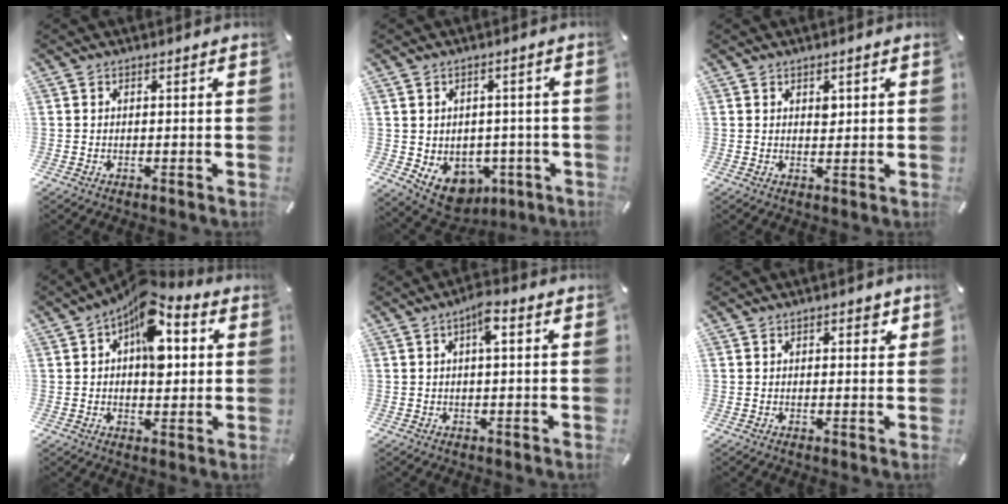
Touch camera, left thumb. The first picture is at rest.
{"total": 7.2, "force": [-2.4, 6.2, 2.7], "torque": [-0.037, 0.001, -0.037]}
{"total": 1.9, "force": [0.8, 1.4, 1.1], "torque": [0.003, -0.008, 0.009]}
{"total": 13.3, "force": [4.7, 7.7, 9.8], "torque": [-0.117, -0.033, 0.079]}
{"total": 4.5, "force": [1.3, 1.4, 4.1], "torque": [-0.068, 0.003, 0.017]}
{"total": 1.7, "force": [0.9, 1.0, 1.0], "torque": [-0.007, -0.002, 0.011]}